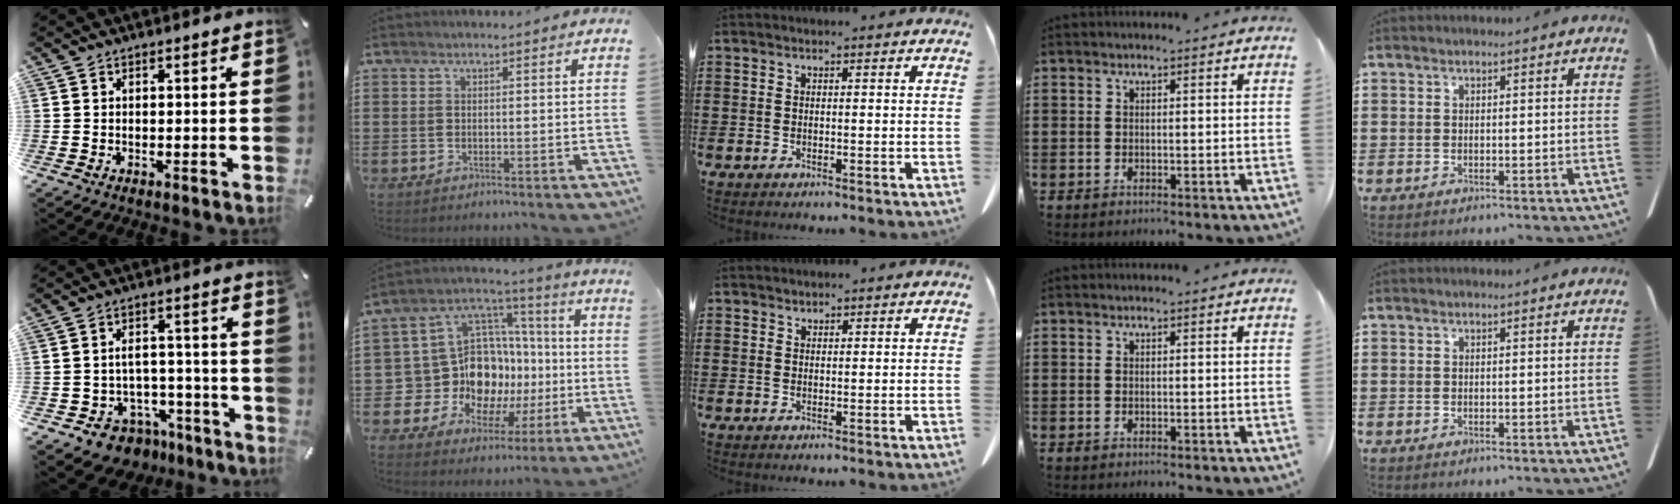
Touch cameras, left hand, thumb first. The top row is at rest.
{"thumb": {"total": 6.9, "force": [-3.4, 5.8, 1.7], "torque": [-0.022, 0.023, -0.056]}, "index": {"total": 13.6, "force": [-2.8, 12.5, 4.7], "torque": [-0.125, -0.012, -0.032]}, "middle": {"total": 0.9, "force": [0.9, 0.3, -0.1], "torque": [-0.002, -0.001, 0.018]}}